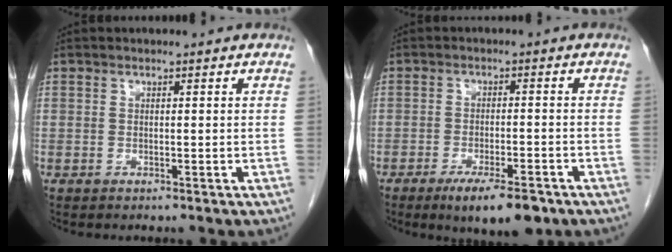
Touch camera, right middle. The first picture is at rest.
{"total": 8.3, "force": [-5.5, 1.9, 5.9], "torque": [-0.087, -0.011, -0.081]}